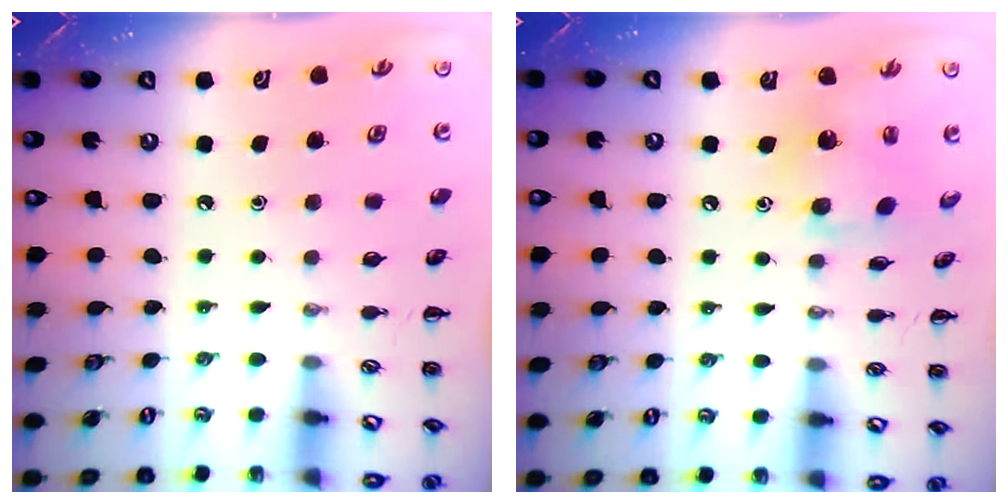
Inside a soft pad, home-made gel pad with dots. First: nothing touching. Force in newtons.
{"total": 7.5, "press": 7.5, "slide": 0.5}